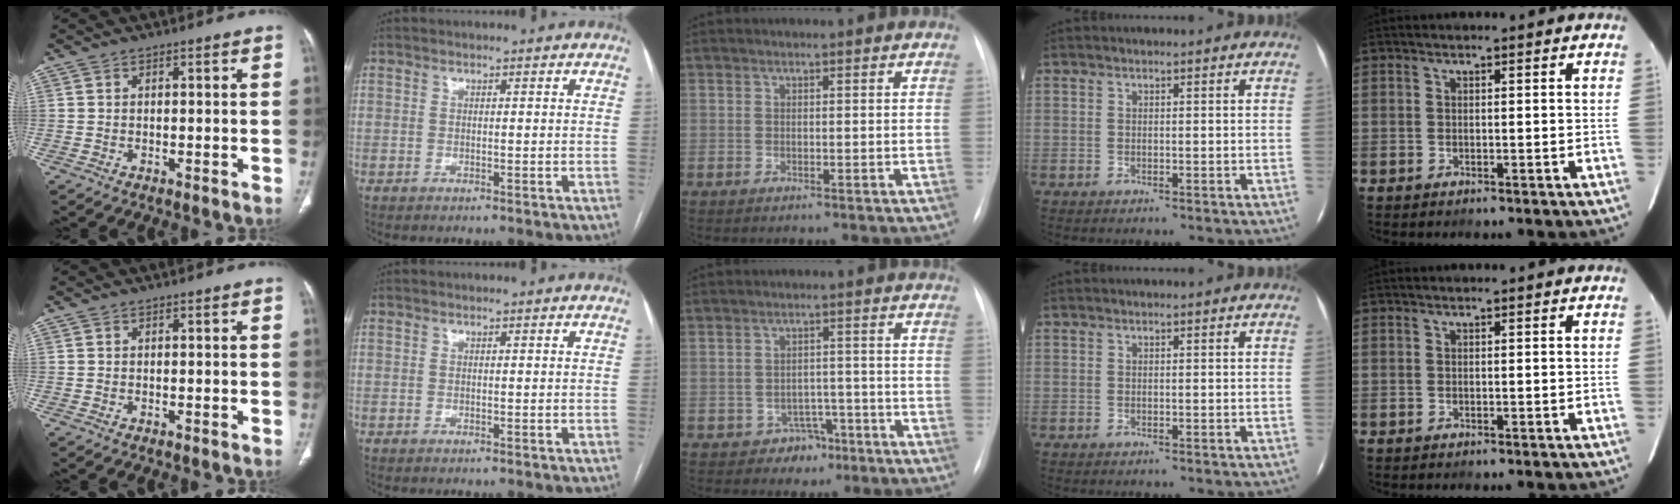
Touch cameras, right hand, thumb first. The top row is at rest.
{"middle": {"total": 3.9, "force": [-2.4, 3.1, 0.4], "torque": [0.005, 0.016, -0.027]}}